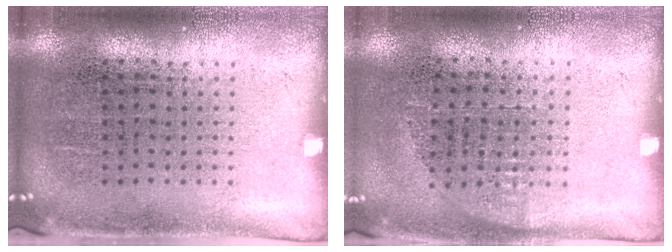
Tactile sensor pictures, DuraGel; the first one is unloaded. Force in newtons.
{"total": 0.7, "press": 0.6, "slide": 0.3}